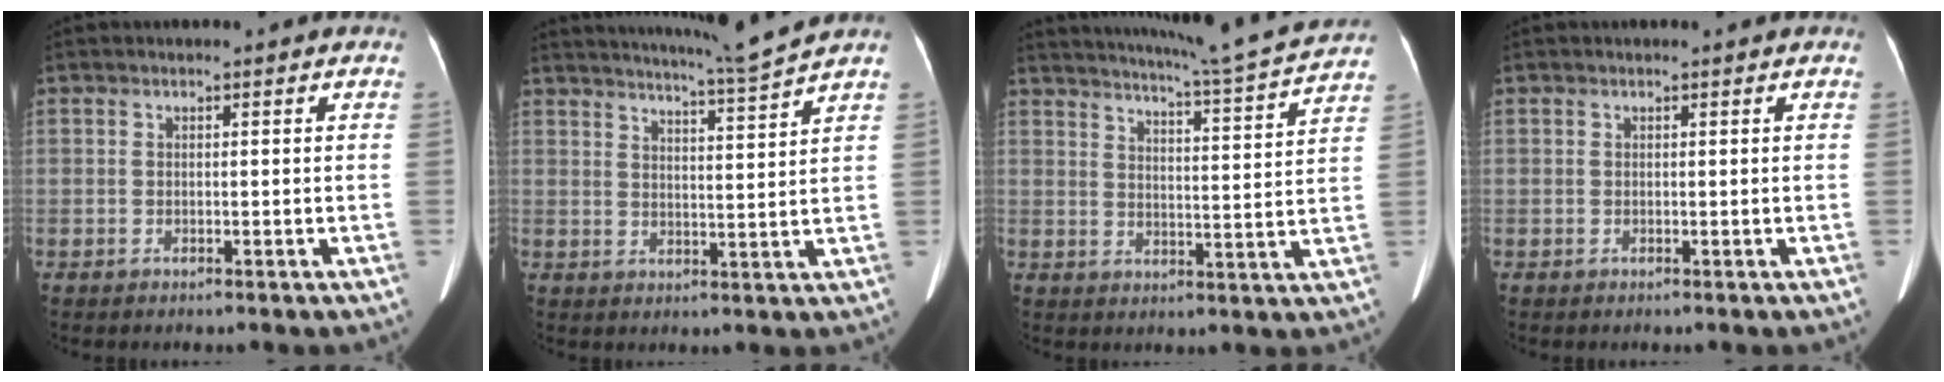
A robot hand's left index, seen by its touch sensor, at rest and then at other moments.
{"total": 9.1, "force": [8.3, -2.5, 2.7], "torque": [-0.051, -0.028, 0.126]}
{"total": 16.3, "force": [15.1, -1.7, 5.9], "torque": [-0.105, -0.036, 0.196]}
{"total": 0.0}